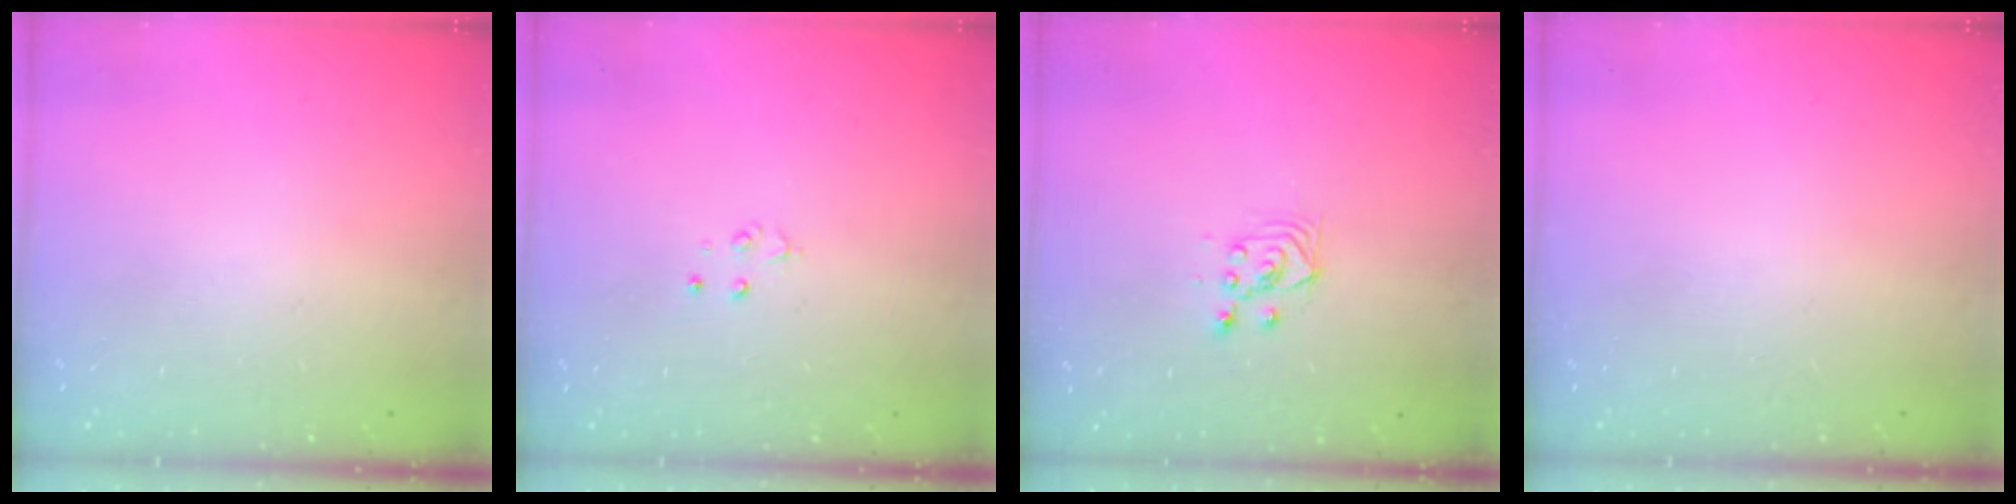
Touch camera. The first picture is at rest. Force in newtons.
{"total": 2.8, "press": 2.8, "slide": 0.3}
{"total": 3.7, "press": 3.4, "slide": 1.6}
{"total": 0.0}